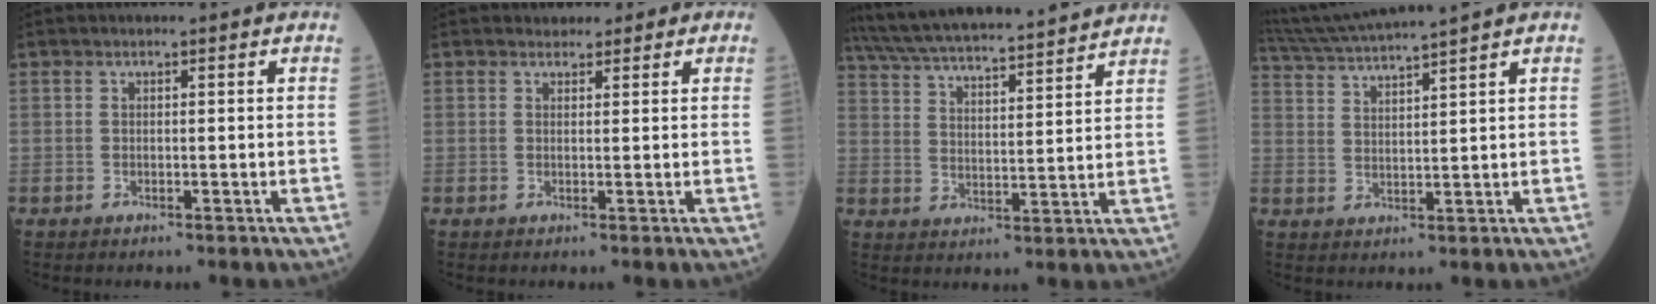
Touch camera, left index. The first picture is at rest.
{"total": 2.4, "force": [1.8, 1.5, 0.6], "torque": [-0.001, 0.009, 0.020]}
{"total": 21.3, "force": [19.6, 0.8, 8.5], "torque": [-0.152, 0.017, 0.294]}
{"total": 10.8, "force": [9.7, -2.0, 4.4], "torque": [-0.086, 0.012, 0.166]}